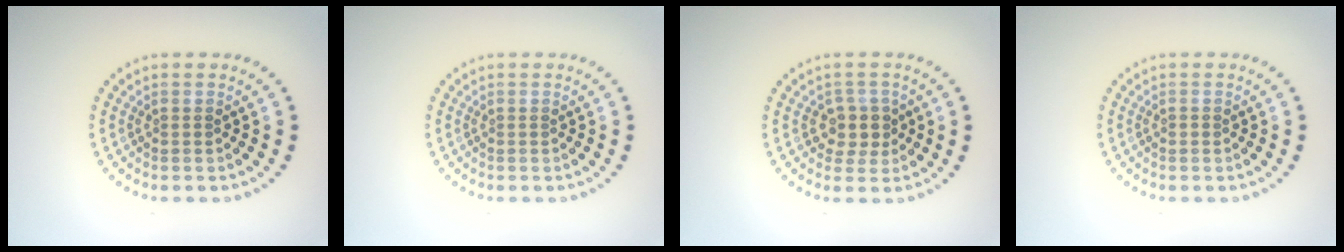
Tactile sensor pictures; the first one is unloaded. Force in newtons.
{"total": 0.0}
{"total": 2.6, "press": 2.3, "slide": 1.3}
{"total": 0.5, "press": 0.5, "slide": 0.1}